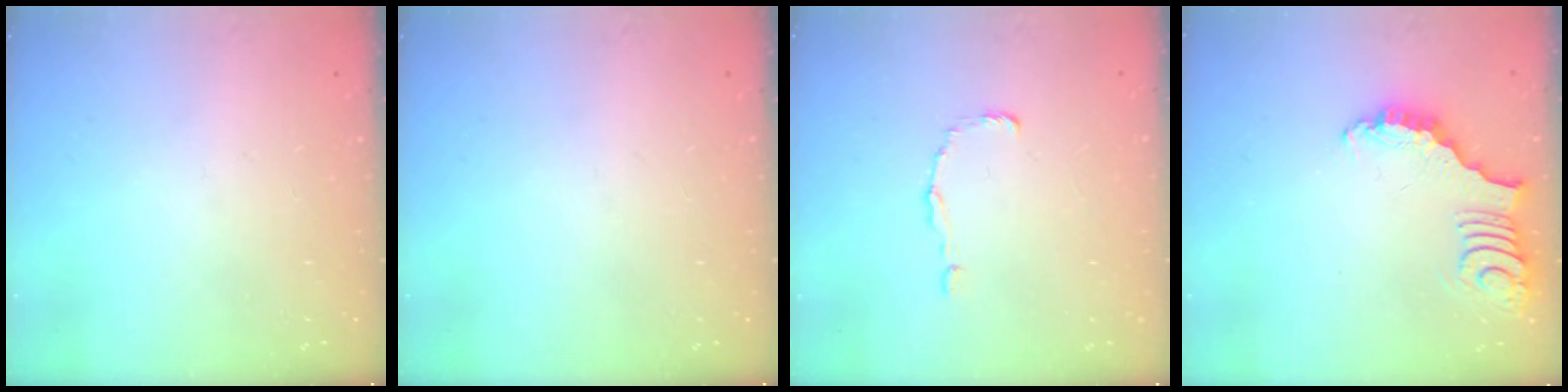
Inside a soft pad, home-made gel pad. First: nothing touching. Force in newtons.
{"total": 0.0}
{"total": 1.5, "press": 1.5, "slide": 0.1}
{"total": 3.6, "press": 3.5, "slide": 0.7}